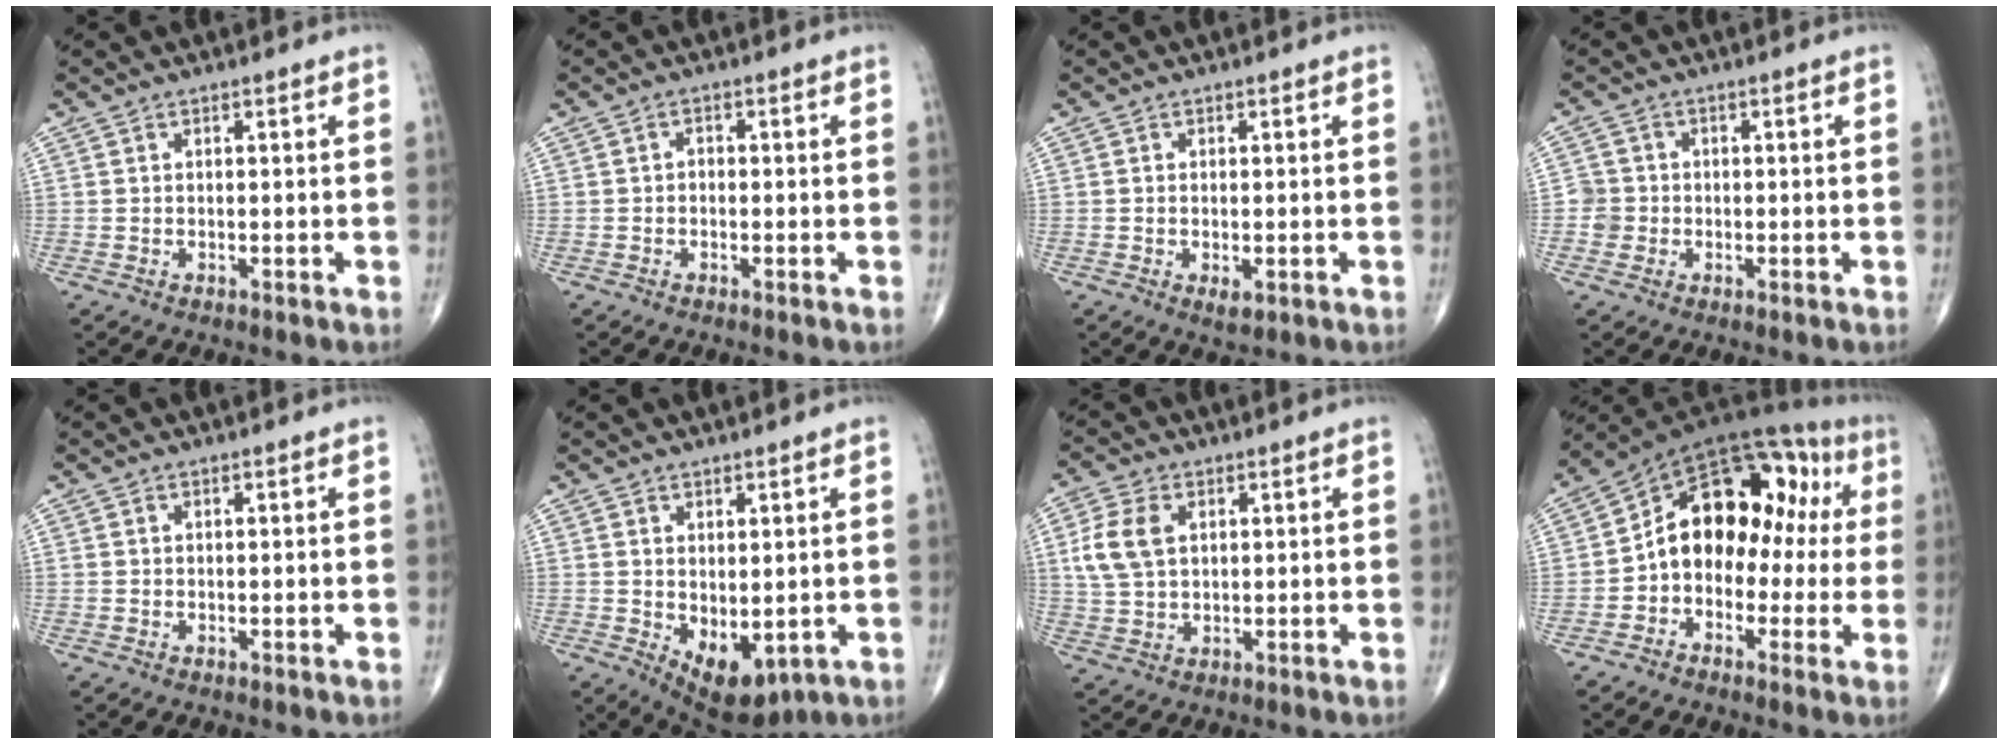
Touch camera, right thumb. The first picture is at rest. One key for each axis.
{"total": 1.0, "fx": -0.3, "fy": 0.8, "fz": 0.6, "tx": -0.001, "ty": 0.003, "tz": -0.010}
{"total": 2.1, "fx": -0.6, "fy": 1.0, "fz": 1.8, "tx": -0.030, "ty": -0.005, "tz": -0.008}
{"total": 2.9, "fx": -0.7, "fy": 2.8, "fz": 0.1, "tx": 0.019, "ty": 0.010, "tz": -0.019}
{"total": 0.0}
{"total": 8.9, "fx": -1.7, "fy": 4.8, "fz": 7.2, "tx": -0.092, "ty": -0.009, "tz": -0.001}
{"total": 8.1, "fx": 2.0, "fy": 5.3, "fz": 5.8, "tx": -0.122, "ty": 0.003, "tz": 0.041}
{"total": 17.6, "fx": 0.0, "fy": 12.0, "fz": 12.8, "tx": -0.140, "ty": 0.068, "tz": -0.010}